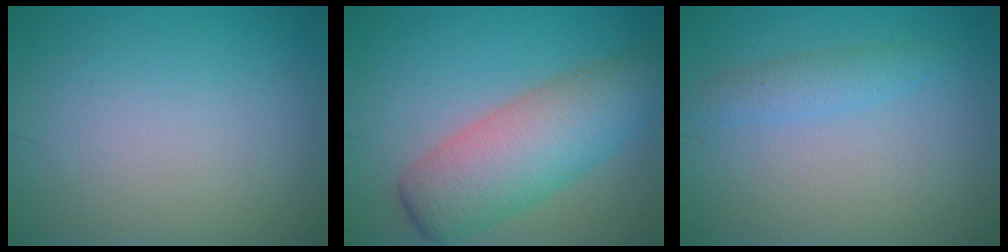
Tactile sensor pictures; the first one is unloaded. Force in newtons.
{"total": 7.7, "press": 7.7, "slide": 0.3}
{"total": 2.0, "press": 1.9, "slide": 0.2}